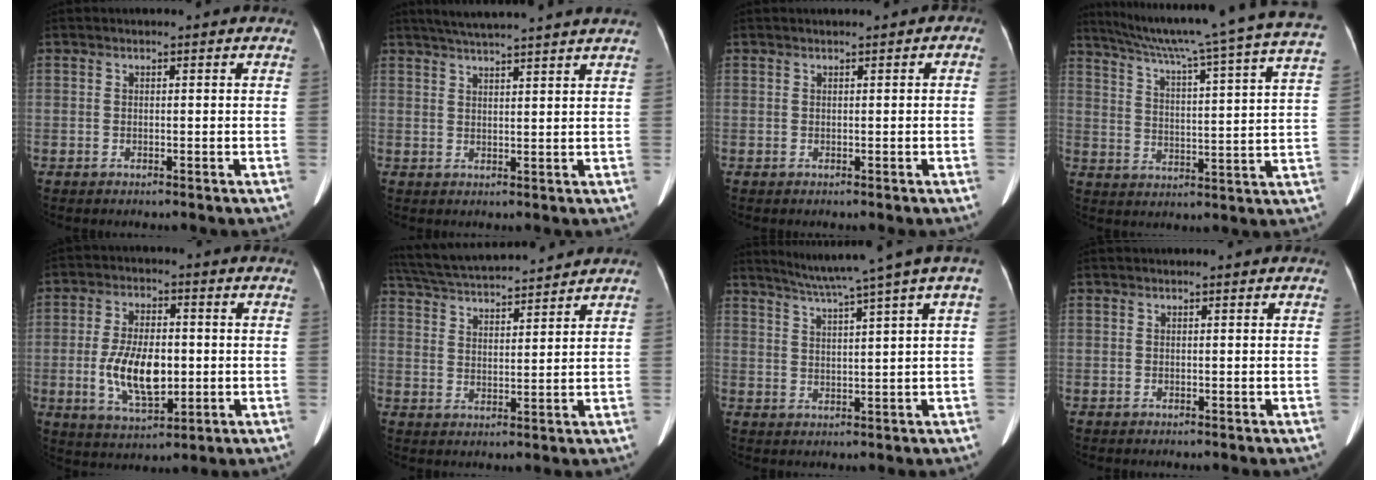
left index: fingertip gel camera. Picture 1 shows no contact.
{"total": 11.5, "force": [10.2, -0.5, 5.2], "torque": [-0.086, 0.027, 0.135]}
{"total": 0.8, "force": [0.1, 0.6, 0.6], "torque": [-0.008, 0.007, -0.002]}
{"total": 26.6, "force": [22.5, -1.3, 14.1], "torque": [-0.228, -0.045, 0.297]}
{"total": 10.3, "force": [-1.6, 4.5, 9.1], "torque": [-0.186, -0.009, -0.022]}
{"total": 12.2, "force": [11.5, 0.9, 3.9], "torque": [-0.086, 0.025, 0.189]}
{"total": 8.9, "force": [6.5, -2.2, 5.7], "torque": [-0.092, 0.005, 0.096]}
{"total": 0.0}